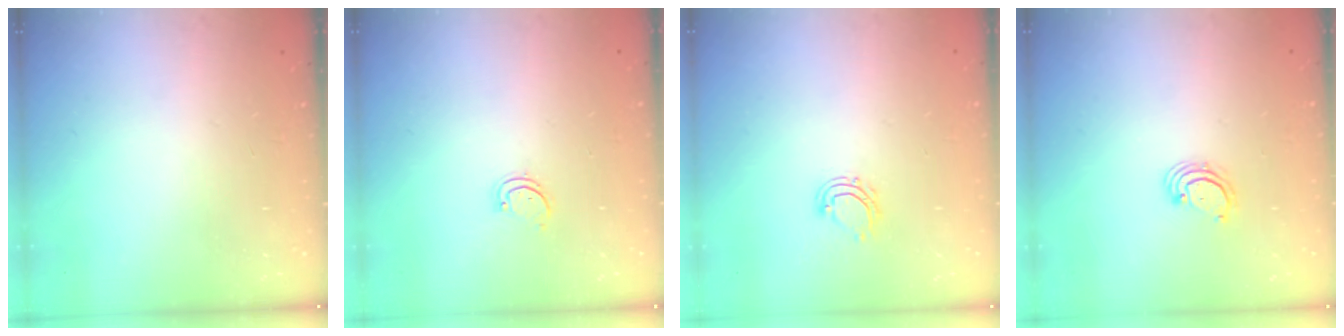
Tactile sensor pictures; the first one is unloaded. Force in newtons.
{"total": 1.7, "press": 1.7, "slide": 0.3}
{"total": 6.0, "press": 5.9, "slide": 1.0}
{"total": 2.7, "press": 2.7, "slide": 0.3}